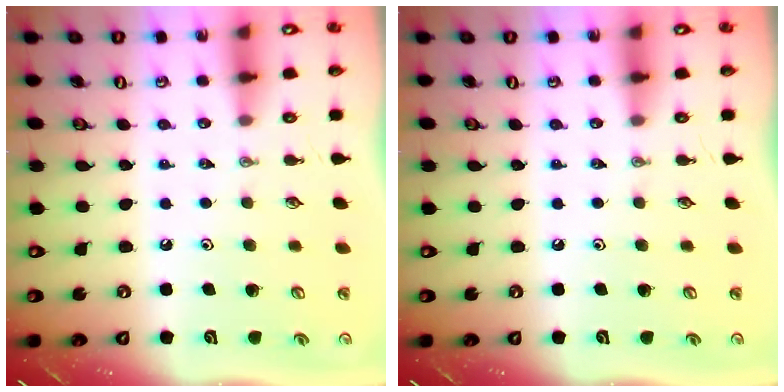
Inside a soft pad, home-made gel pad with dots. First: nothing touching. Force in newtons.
{"total": 0.0}